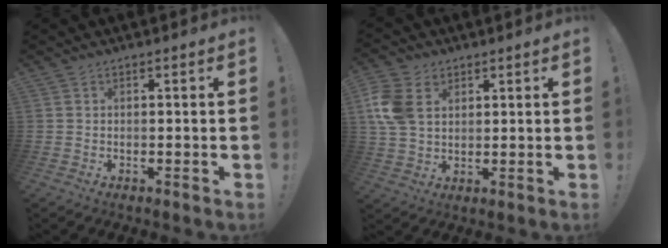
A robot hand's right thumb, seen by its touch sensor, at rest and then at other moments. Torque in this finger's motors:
{"motor_torque": [-0.47, 1.08, 0.10, 0.11, 0.16]}